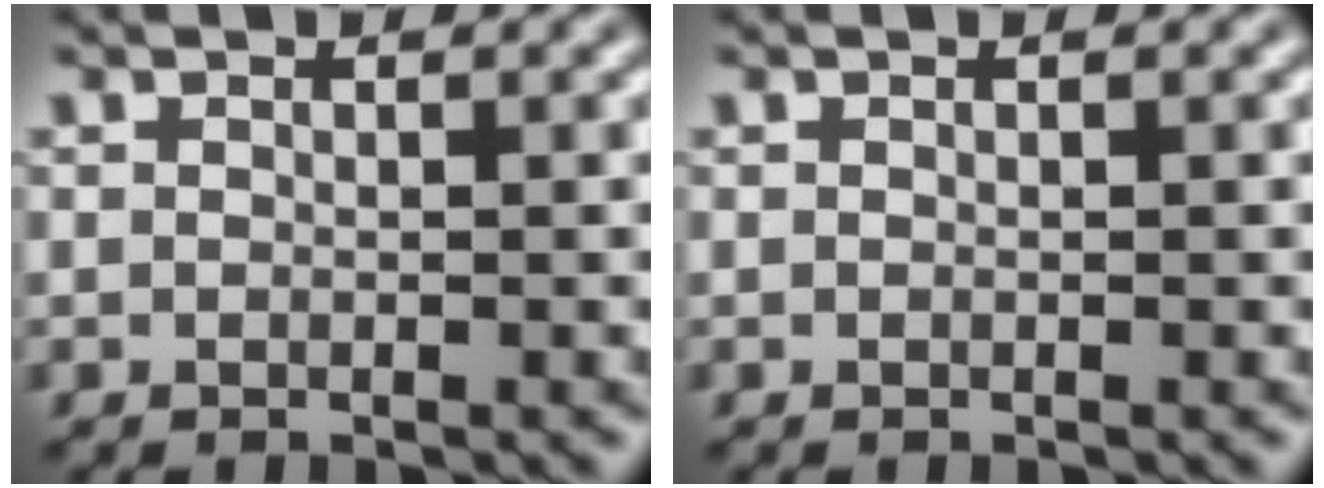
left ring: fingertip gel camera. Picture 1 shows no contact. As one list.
[{"total": 0.0}]